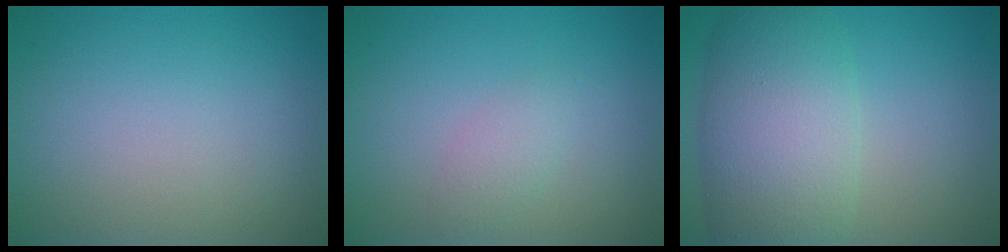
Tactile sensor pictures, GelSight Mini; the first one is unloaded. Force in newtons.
{"total": 1.4, "press": 1.4, "slide": 0.1}
{"total": 8.6, "press": 8.6, "slide": 0.4}